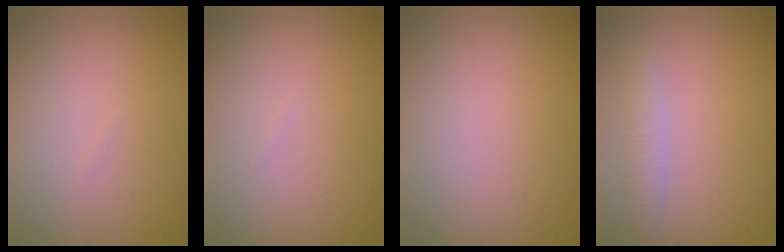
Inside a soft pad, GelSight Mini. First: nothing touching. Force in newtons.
{"total": 0.0}
{"total": 0.0}
{"total": 1.6, "press": 1.6, "slide": 0.0}